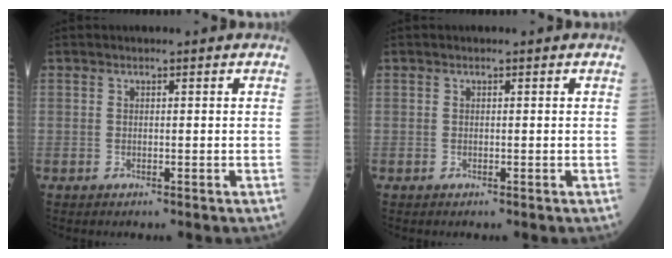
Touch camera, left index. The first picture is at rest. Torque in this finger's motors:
{"motor_torque": [-0.01, 0.01, 0.00, 0.00]}